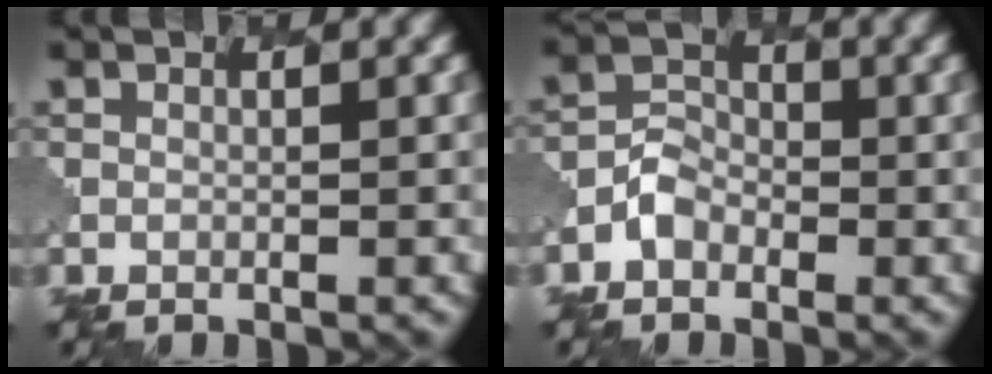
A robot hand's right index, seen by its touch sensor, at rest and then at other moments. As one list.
[{"total": 2.2, "force": [-1.2, 1.7, 0.5], "torque": [-0.011, 0.007, -0.027]}]